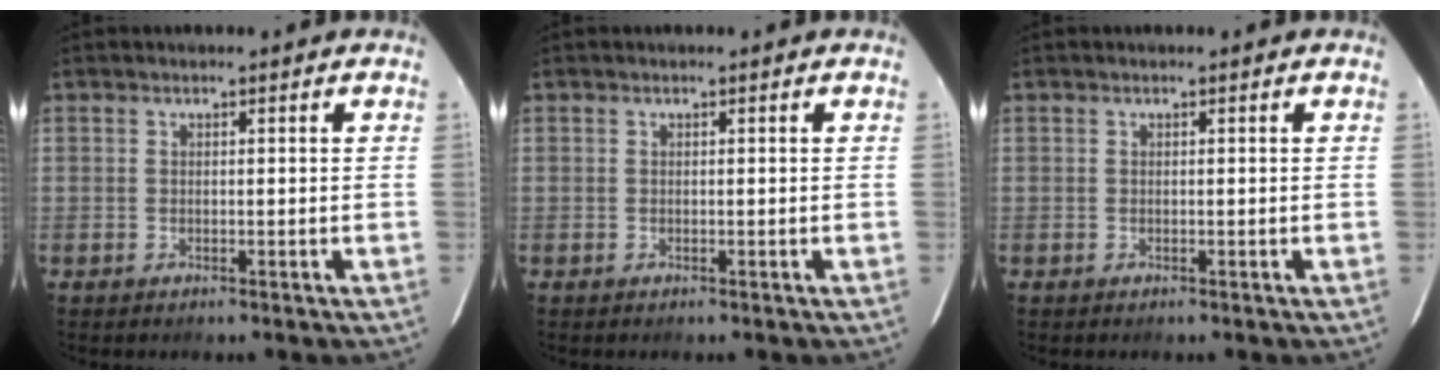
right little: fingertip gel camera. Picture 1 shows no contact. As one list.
[{"total": 0.0}, {"total": 0.0}]